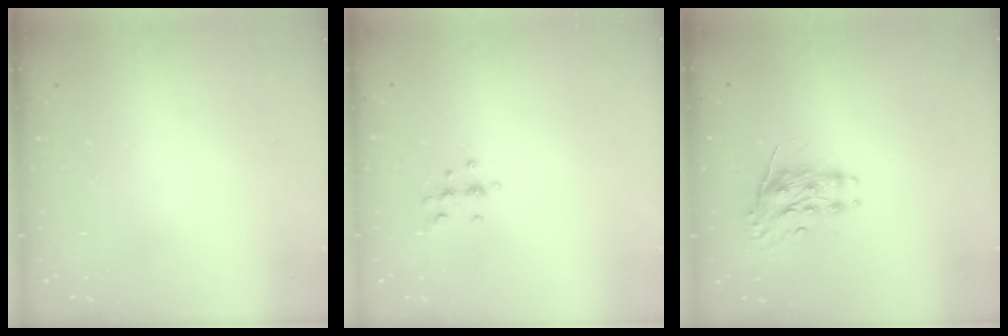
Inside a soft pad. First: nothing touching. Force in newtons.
{"total": 7.0, "press": 7.0, "slide": 0.6}
{"total": 8.4, "press": 8.4, "slide": 0.3}